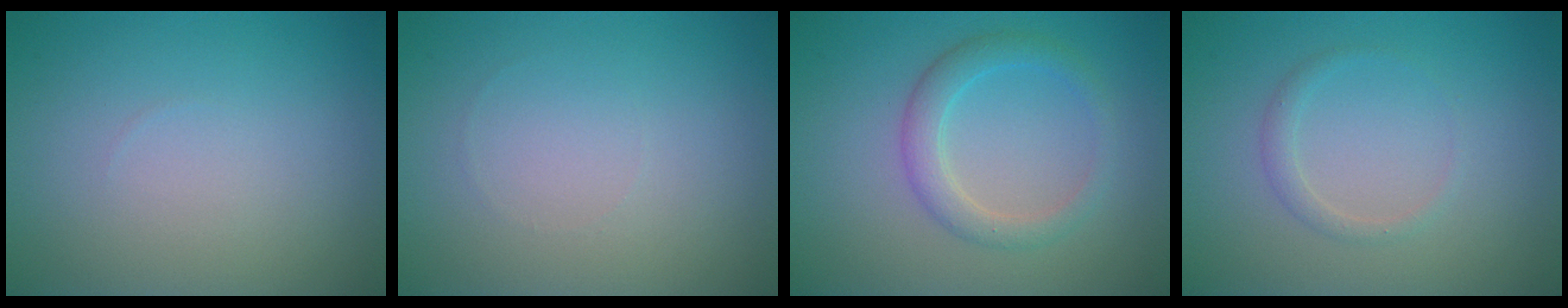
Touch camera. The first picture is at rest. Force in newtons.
{"total": 0.0}
{"total": 2.8, "press": 2.8, "slide": 0.3}
{"total": 1.2, "press": 1.2, "slide": 0.0}